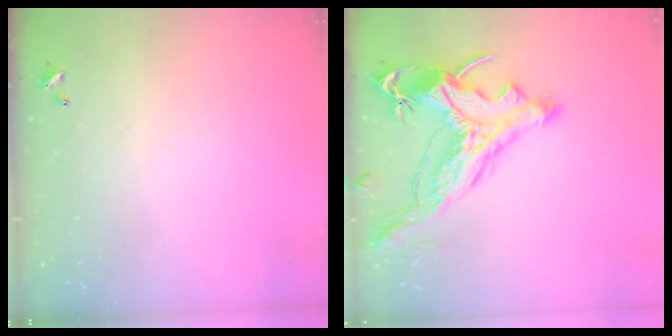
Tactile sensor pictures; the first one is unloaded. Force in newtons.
{"total": 6.8, "press": 6.5, "slide": 1.8}